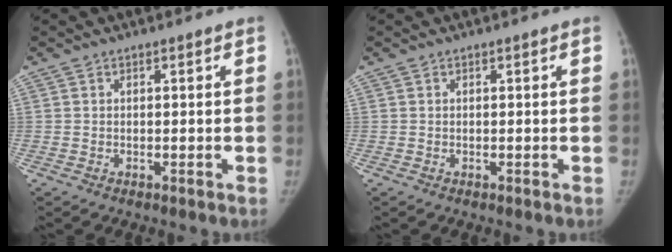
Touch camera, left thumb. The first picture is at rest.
{"total": 0.0}